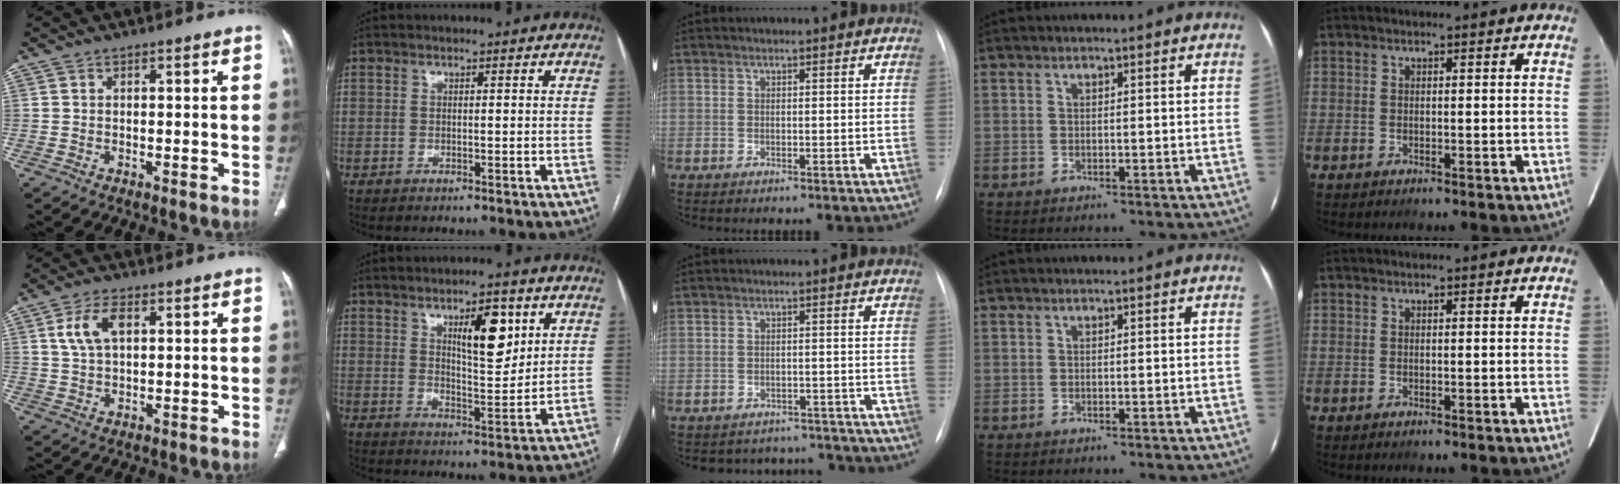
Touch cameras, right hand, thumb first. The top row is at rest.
{"thumb": {"total": 6.6, "force": [2.1, 3.5, 5.1], "torque": [-0.106, 0.004, 0.043]}, "index": {"total": 8.6, "force": [3.8, 2.6, 7.2], "torque": [-0.114, -0.002, 0.063]}, "middle": {"total": 7.2, "force": [-6.7, 2.6, -0.5], "torque": [0.013, 0.025, -0.076]}}